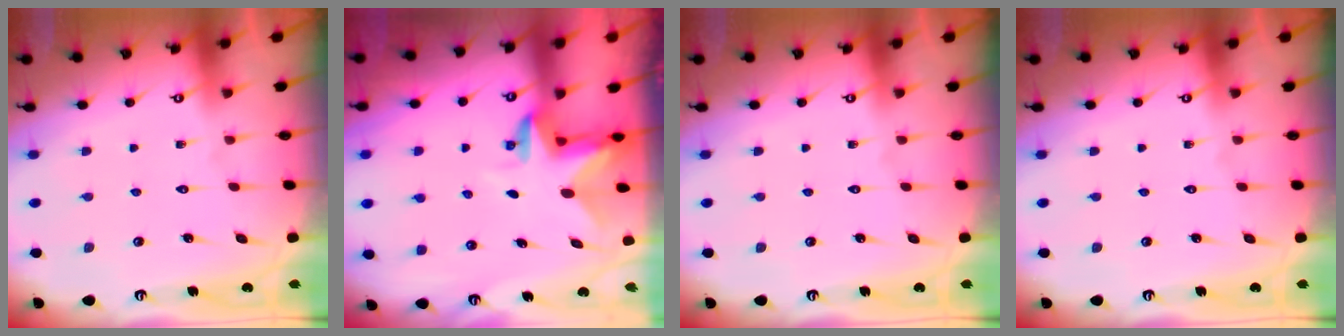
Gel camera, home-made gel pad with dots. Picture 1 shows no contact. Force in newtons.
{"total": 3.0, "press": 3.0, "slide": 0.4}
{"total": 0.0}
{"total": 0.0}